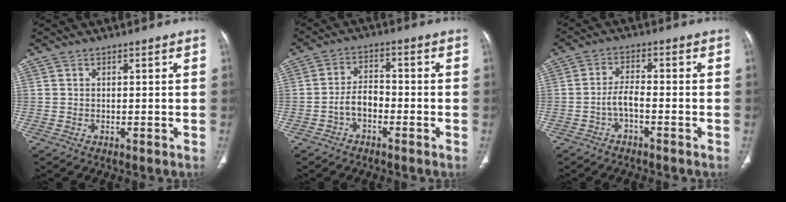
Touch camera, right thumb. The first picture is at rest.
{"total": 4.7, "force": [-2.1, 2.7, 3.2], "torque": [-0.052, 0.026, -0.043]}
{"total": 3.3, "force": [-1.6, 1.0, 2.7], "torque": [-0.056, 0.020, -0.032]}